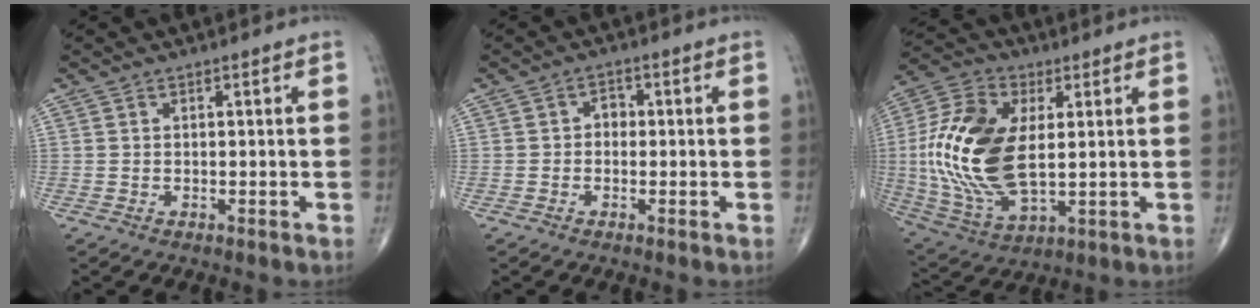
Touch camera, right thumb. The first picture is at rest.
{"total": 2.1, "force": [-0.2, 1.7, 1.3], "torque": [-0.004, 0.009, -0.012]}
{"total": 20.9, "force": [1.6, 11.3, 17.6], "torque": [-0.371, -0.010, 0.033]}